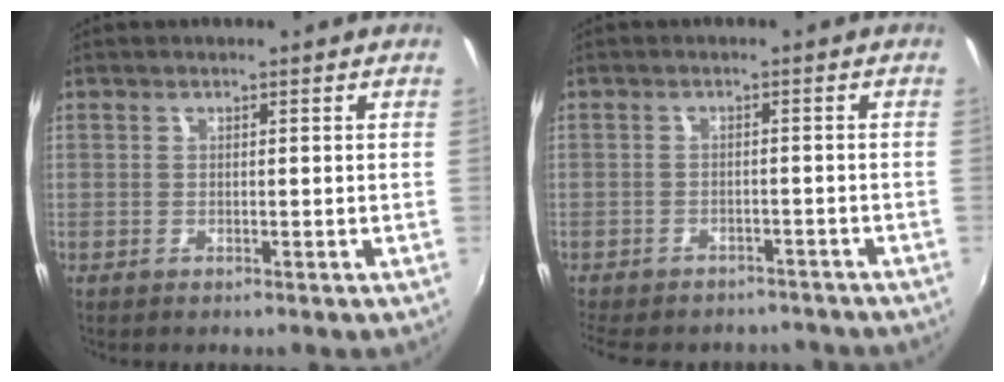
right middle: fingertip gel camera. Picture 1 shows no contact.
{"total": 12.0, "force": [-10.2, 4.7, 4.3], "torque": [-0.104, -0.010, -0.136]}